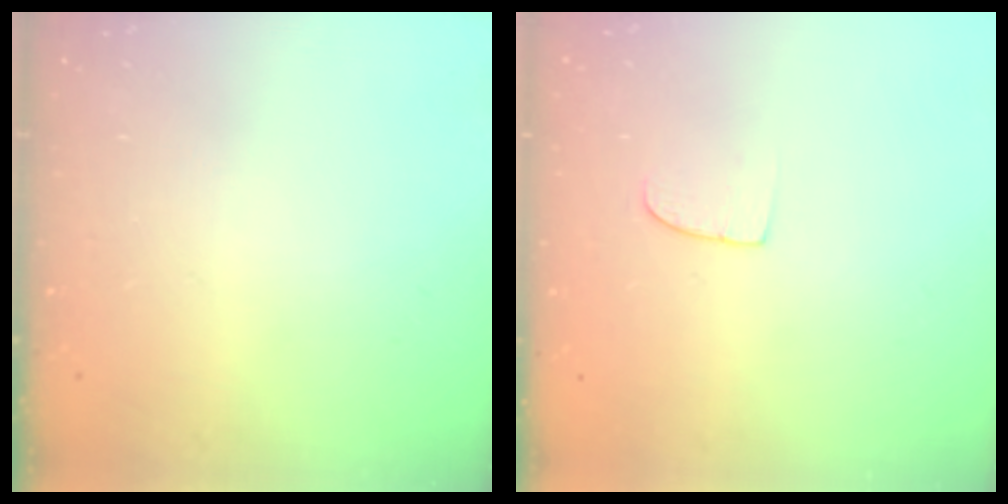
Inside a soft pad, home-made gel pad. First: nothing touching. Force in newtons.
{"total": 5.6, "press": 5.5, "slide": 0.5}